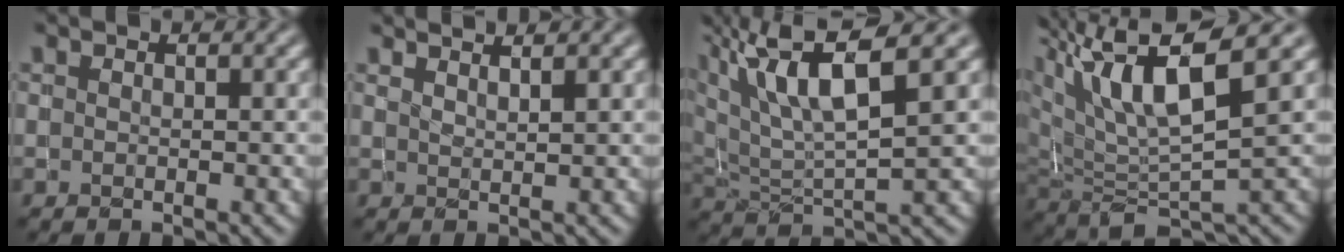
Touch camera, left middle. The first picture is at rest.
{"total": 2.4, "force": [2.0, 0.7, 1.2], "torque": [0.010, 0.008, 0.008]}
{"total": 8.8, "force": [4.8, 2.2, 7.0], "torque": [-0.138, 0.015, 0.088]}
{"total": 9.0, "force": [4.2, 2.4, 7.6], "torque": [-0.145, 0.011, 0.078]}